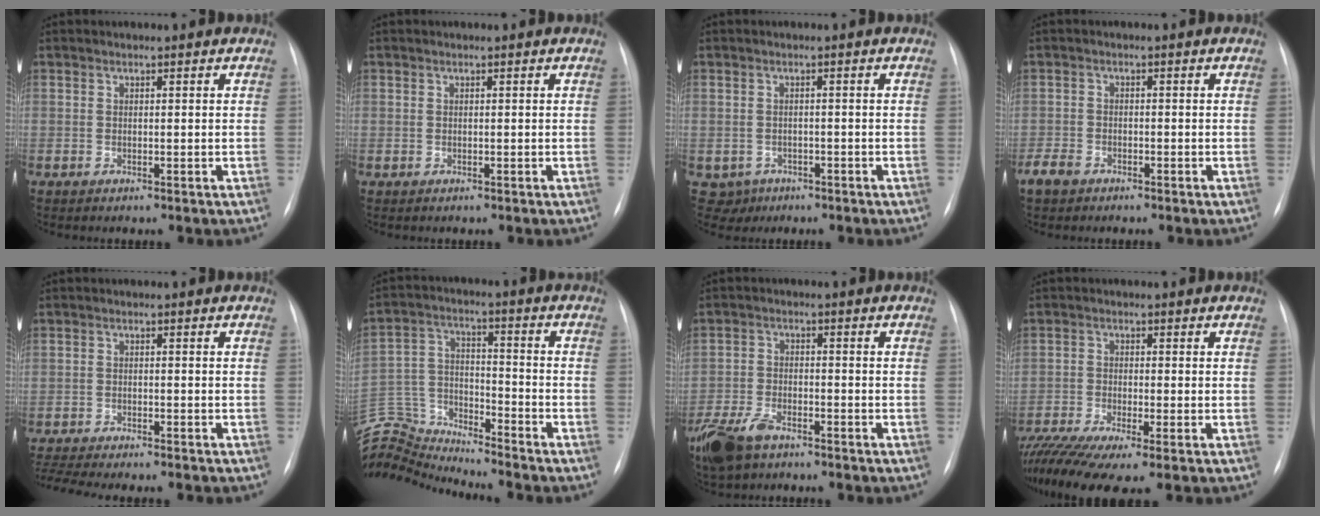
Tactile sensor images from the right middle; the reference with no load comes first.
{"total": 0.0}
{"total": 3.0, "force": [-1.6, 2.5, 0.1], "torque": [-0.005, 0.005, -0.019]}
{"total": 2.8, "force": [-2.1, 1.5, 1.0], "torque": [-0.025, 0.000, -0.035]}
{"total": 11.7, "force": [-10.5, 1.1, 5.0], "torque": [-0.075, -0.007, -0.146]}
{"total": 15.1, "force": [-15.0, 1.8, 1.0], "torque": [-0.040, 0.044, -0.271]}
{"total": 8.2, "force": [-5.9, 3.7, 4.4], "torque": [-0.096, -0.013, -0.110]}
{"total": 9.1, "force": [-6.9, 0.5, 6.0], "torque": [-0.117, -0.017, -0.120]}